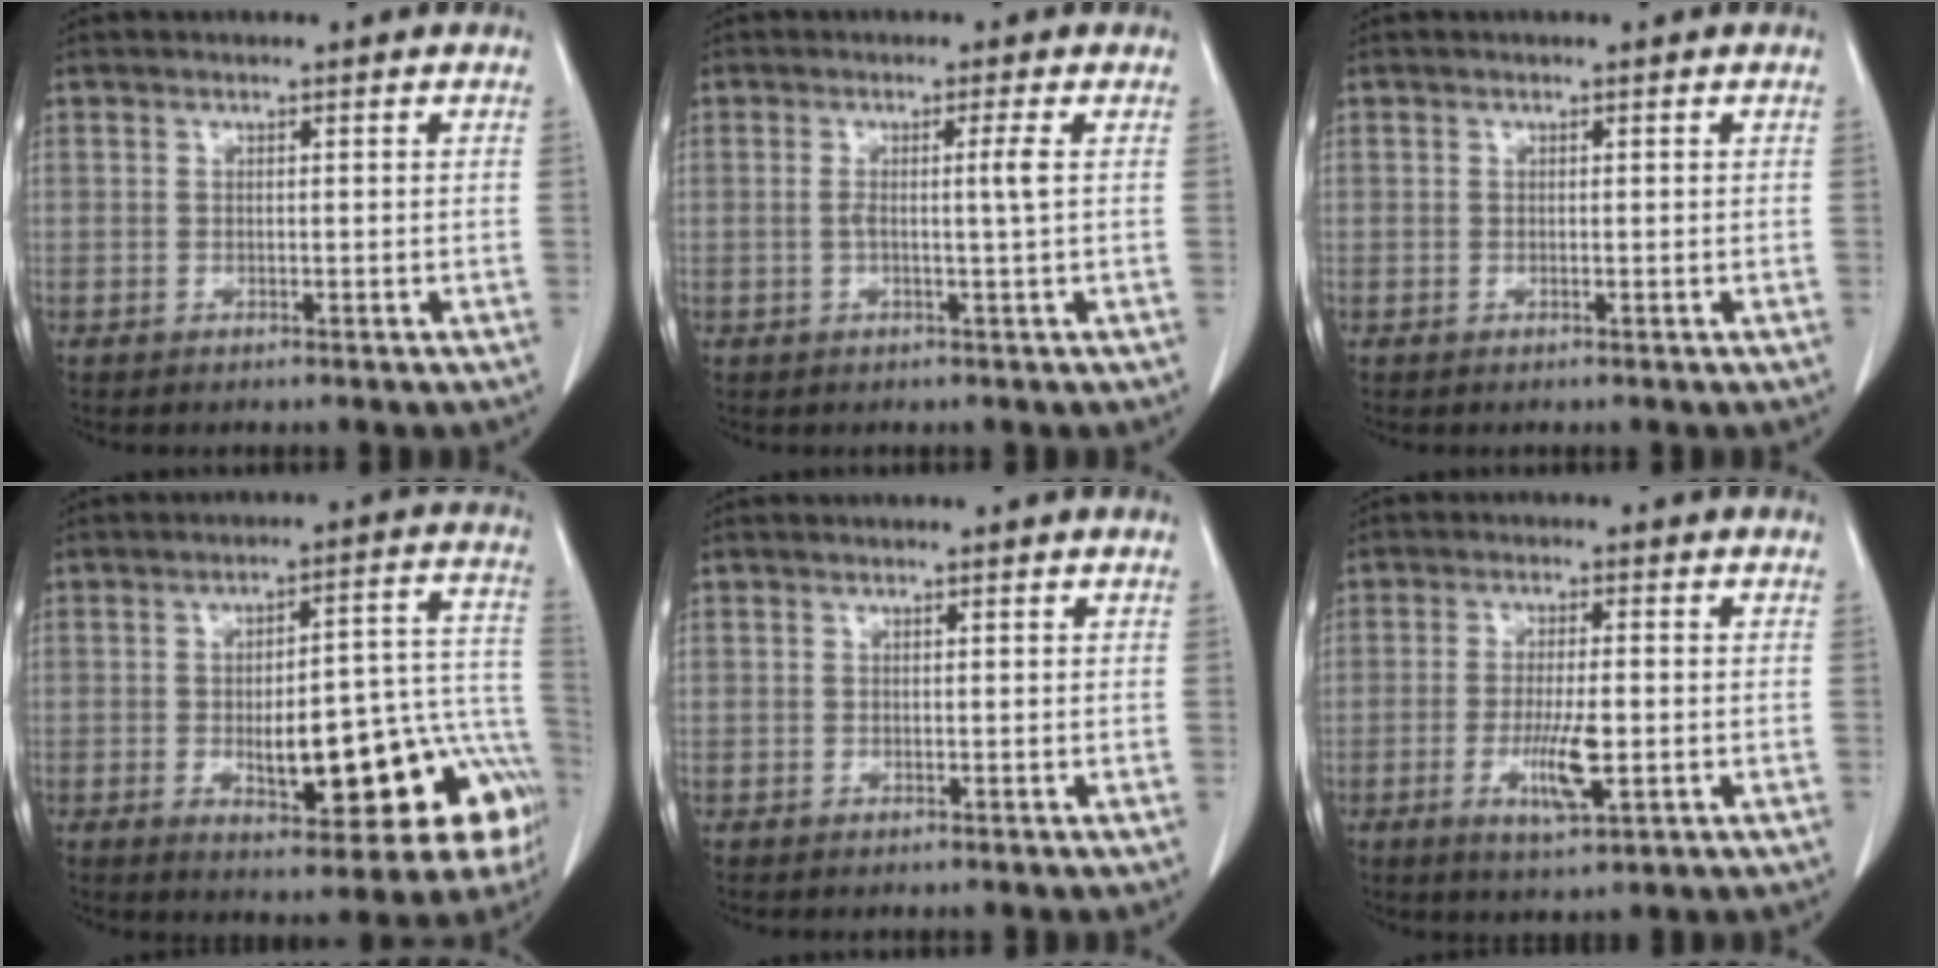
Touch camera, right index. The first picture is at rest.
{"total": 2.6, "force": [0.1, -0.9, 2.5], "torque": [-0.044, -0.001, 0.003]}
{"total": 0.0}
{"total": 19.2, "force": [-6.0, 6.6, 16.9], "torque": [-0.130, 0.049, -0.059]}
{"total": 0.6, "force": [0.1, 0.6, -0.1], "torque": [0.011, 0.005, -0.002]}
{"total": 6.8, "force": [-1.8, 1.4, 6.5], "torque": [-0.119, -0.011, -0.029]}